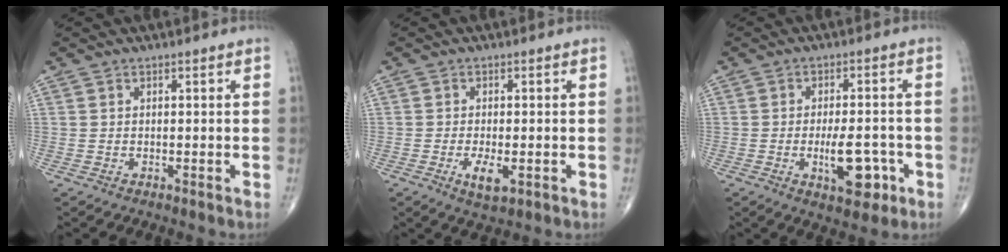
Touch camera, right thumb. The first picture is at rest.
{"total": 4.4, "force": [-1.4, 1.8, 3.8], "torque": [-0.067, -0.007, -0.020]}
{"total": 8.6, "force": [-2.7, 3.8, 7.2], "torque": [-0.097, 0.008, -0.034]}